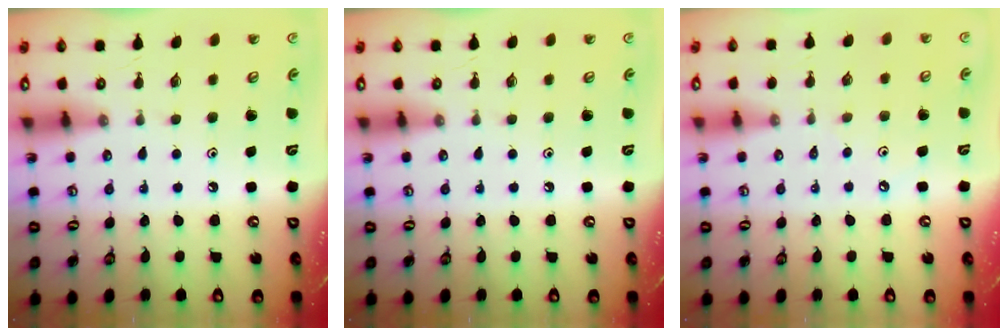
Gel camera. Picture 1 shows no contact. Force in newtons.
{"total": 0.0}
{"total": 2.1, "press": 2.0, "slide": 0.5}